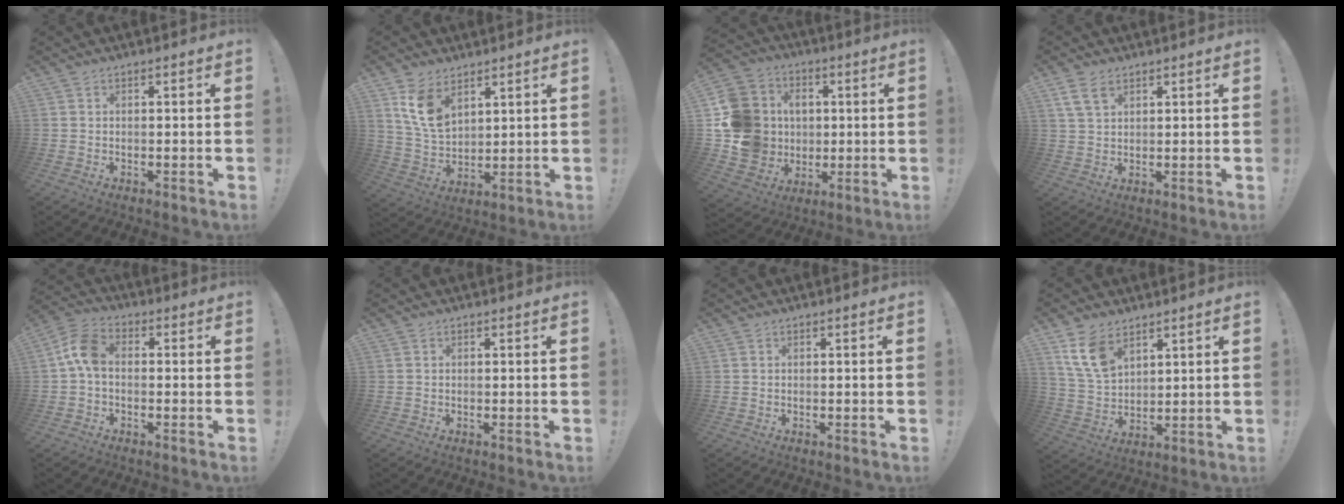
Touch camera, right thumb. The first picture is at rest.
{"total": 10.4, "force": [6.0, 6.3, 5.7], "torque": [-0.113, -0.027, 0.119]}
{"total": 17.5, "force": [1.3, 16.1, 6.8], "torque": [-0.129, 0.005, 0.056]}
{"total": 5.8, "force": [3.3, 3.4, 3.4], "torque": [-0.058, -0.003, 0.065]}
{"total": 8.8, "force": [0.2, 5.6, 6.8], "torque": [-0.131, 0.012, 0.010]}
{"total": 0.0}
{"total": 0.0}
{"total": 10.4, "force": [6.5, 6.1, 5.5], "torque": [-0.108, -0.028, 0.127]}